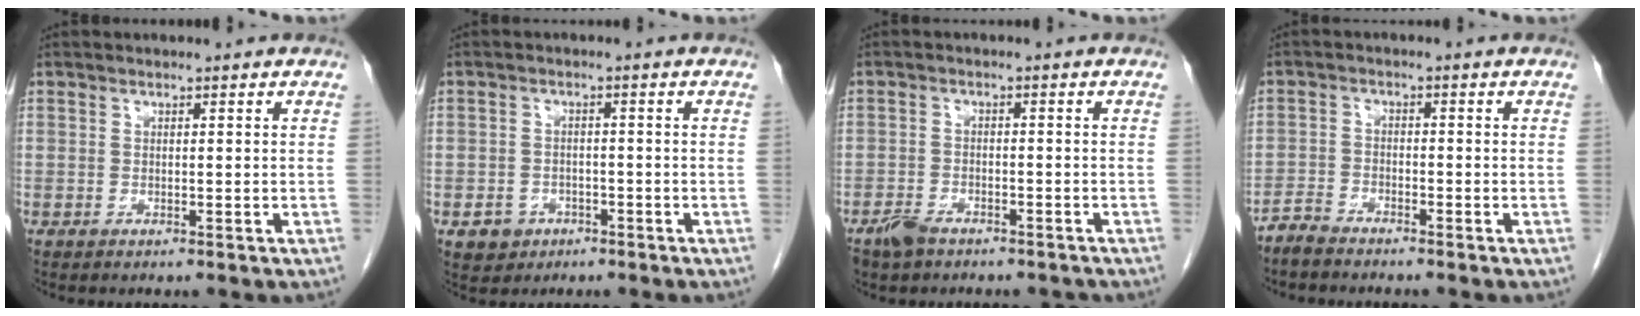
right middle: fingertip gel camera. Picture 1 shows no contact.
{"total": 3.5, "force": [-1.7, 3.0, 0.7], "torque": [-0.005, 0.010, -0.019]}
{"total": 4.6, "force": [-3.7, 2.1, 1.6], "torque": [-0.033, 0.000, -0.059]}
{"total": 2.8, "force": [-2.7, 0.5, 0.4], "torque": [-0.005, -0.005, -0.053]}